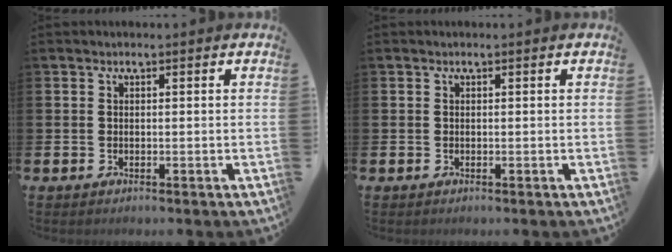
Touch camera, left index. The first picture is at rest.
{"total": 0.0}